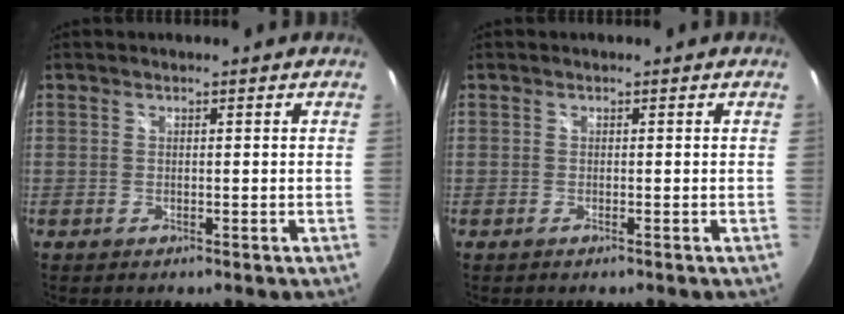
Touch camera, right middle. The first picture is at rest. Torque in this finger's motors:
{"motor_torque": [0.57, -0.50, 0.10, 0.01]}